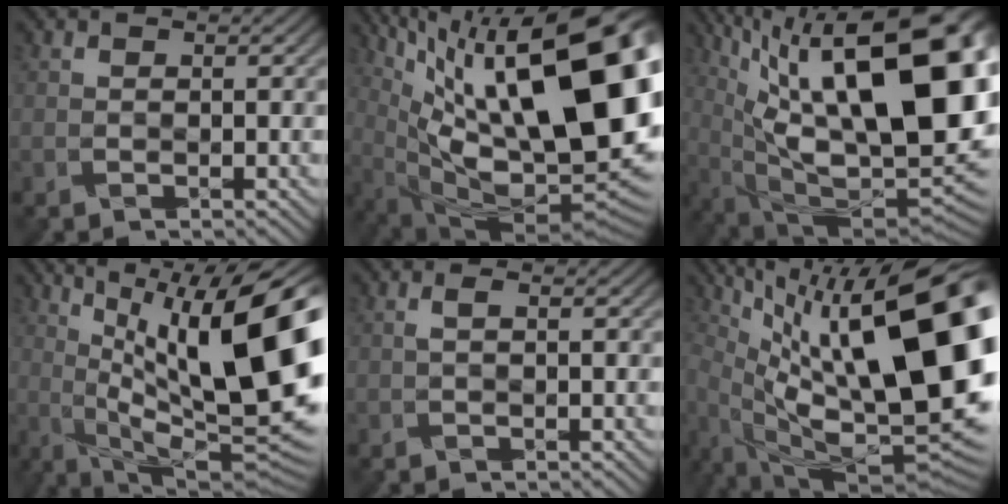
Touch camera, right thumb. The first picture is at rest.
{"total": 22.0, "force": [5.4, 8.2, 19.6], "torque": [-0.283, 0.011, 0.108]}
{"total": 23.2, "force": [7.5, 9.3, 19.9], "torque": [-0.305, 0.038, 0.133]}
{"total": 18.3, "force": [3.0, 6.1, 17.0], "torque": [-0.268, 0.015, 0.063]}
{"total": 0.9, "force": [0.1, 0.2, 0.9], "torque": [-0.018, 0.003, 0.000]}
{"total": 20.9, "force": [3.2, 7.7, 19.1], "torque": [-0.295, 0.005, 0.065]}